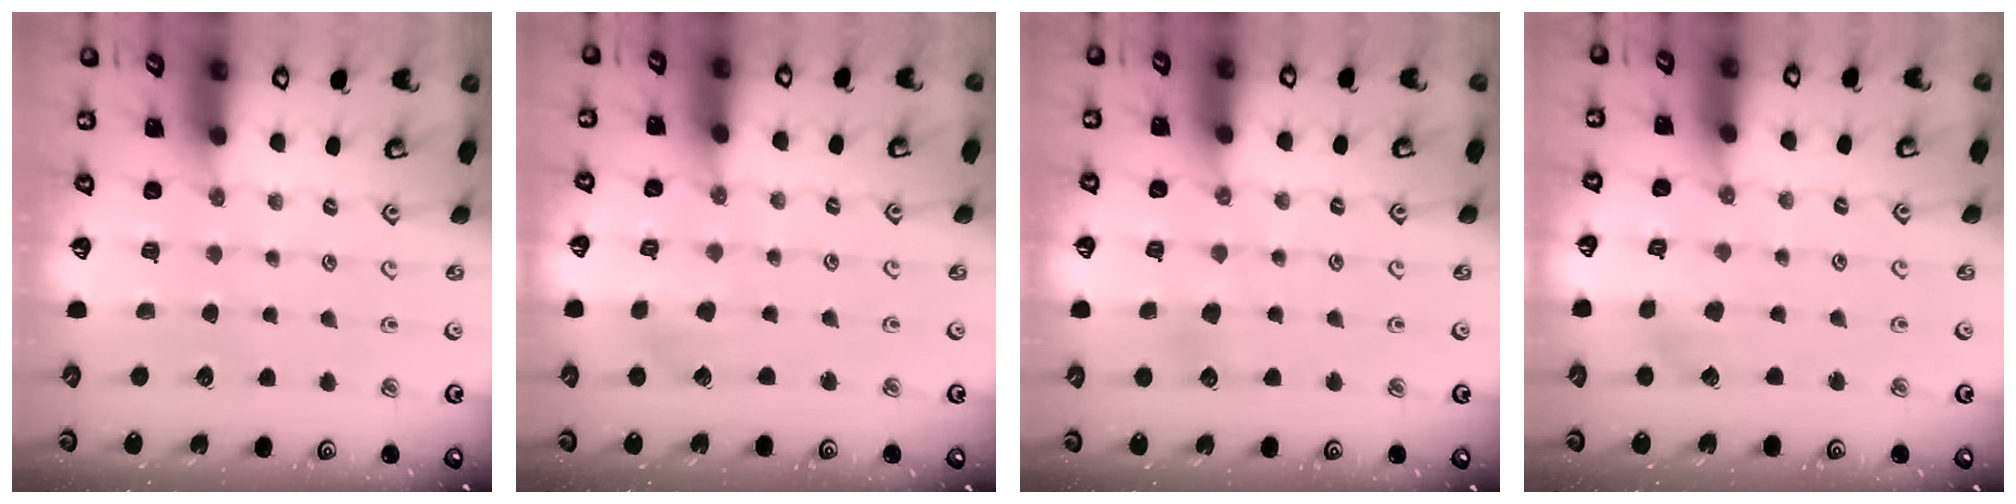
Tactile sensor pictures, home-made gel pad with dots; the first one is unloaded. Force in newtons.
{"total": 2.6, "press": 2.6, "slide": 0.5}
{"total": 3.9, "press": 3.7, "slide": 1.0}
{"total": 3.6, "press": 3.6, "slide": 0.2}